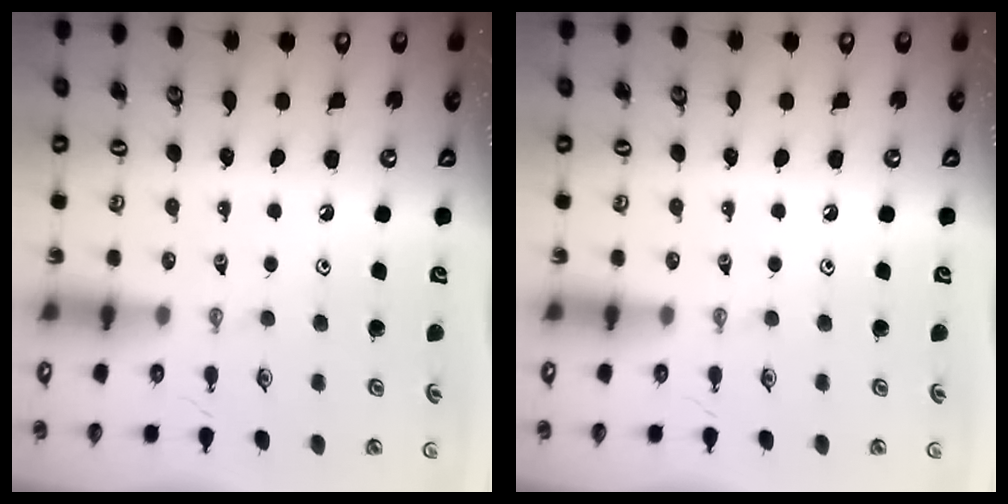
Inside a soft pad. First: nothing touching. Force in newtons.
{"total": 0.0}